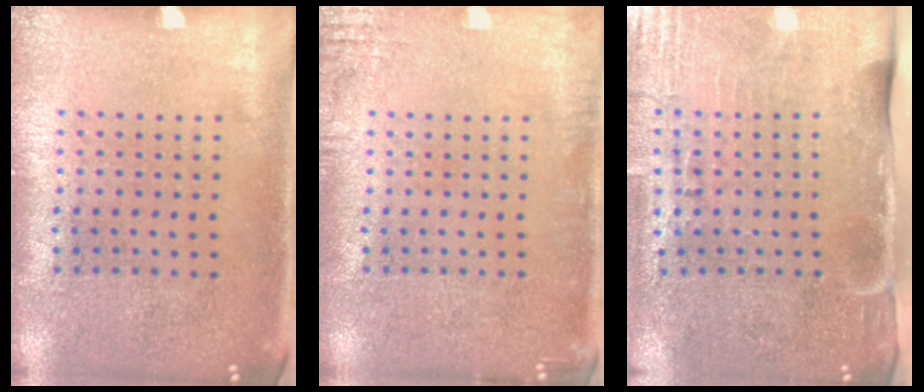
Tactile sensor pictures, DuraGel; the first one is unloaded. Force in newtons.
{"total": 1.8, "press": 1.8, "slide": 0.1}
{"total": 4.5, "press": 3.7, "slide": 2.6}